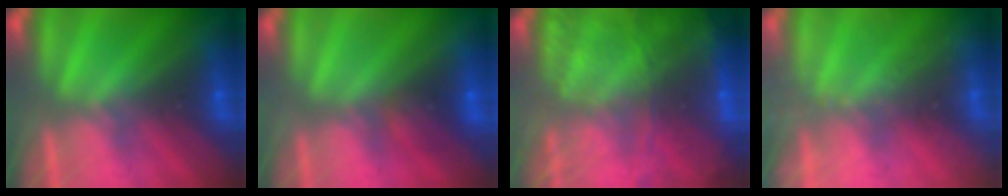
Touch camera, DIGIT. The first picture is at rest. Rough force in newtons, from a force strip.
{"total": 1.2}
{"total": 9.4}
{"total": 2.0}